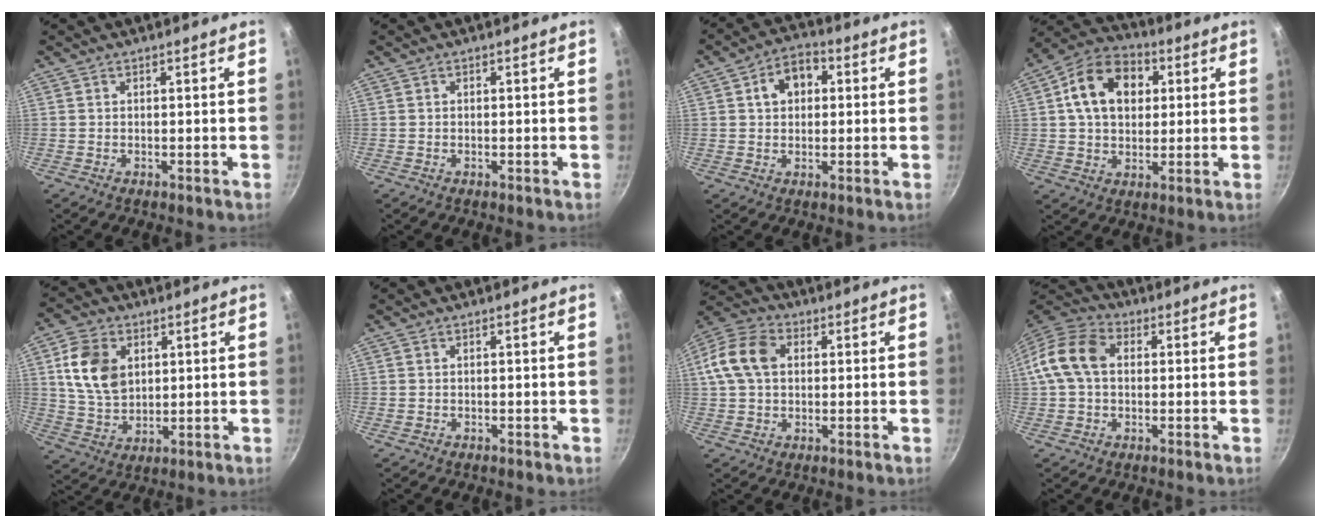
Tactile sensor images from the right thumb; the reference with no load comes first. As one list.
[{"total": 0.0}, {"total": 7.6, "force": [1.7, 5.6, 4.9], "torque": [-0.046, 0.016, 0.017]}, {"total": 14.4, "force": [3.4, 10.5, 9.3], "torque": [-0.131, 0.017, 0.042]}, {"total": 11.6, "force": [3.0, 8.4, 7.5], "torque": [-0.119, -0.012, 0.062]}, {"total": 0.0}, {"total": 11.6, "force": [2.0, 8.3, 7.8], "torque": [-0.140, 0.022, 0.021]}, {"total": 11.8, "force": [1.4, 8.5, 8.1], "torque": [-0.137, 0.027, 0.008]}]